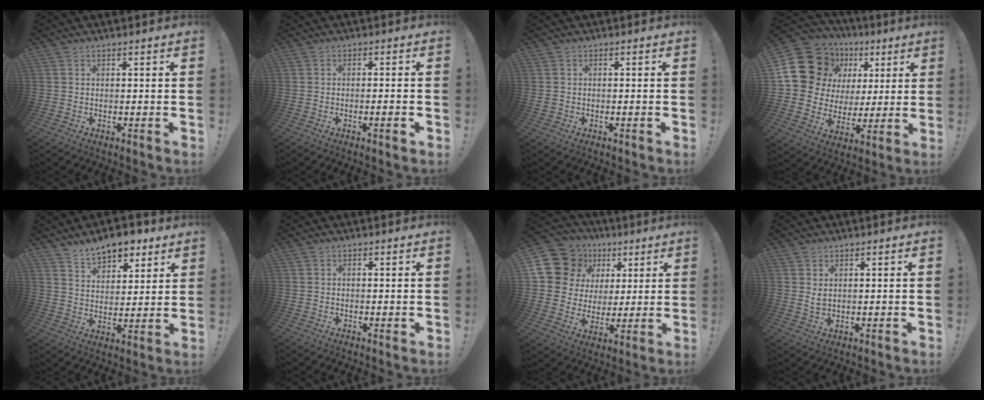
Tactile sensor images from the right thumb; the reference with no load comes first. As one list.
[{"total": 3.0, "force": [-1.2, 0.2, 2.8], "torque": [-0.044, -0.001, -0.018]}, {"total": 1.1, "force": [-0.7, 0.7, 0.4], "torque": [-0.010, 0.003, -0.012]}, {"total": 18.9, "force": [8.1, 15.1, 8.1], "torque": [-0.119, -0.038, 0.181]}, {"total": 10.0, "force": [7.7, 5.0, 3.9], "torque": [-0.059, -0.048, 0.146]}, {"total": 0.7, "force": [0.0, 0.5, 0.4], "torque": [-0.012, 0.005, 0.000]}, {"total": 15.2, "force": [6.8, 12.5, 5.2], "torque": [-0.081, -0.027, 0.148]}, {"total": 2.6, "force": [1.6, 1.3, 1.6], "torque": [-0.018, -0.005, 0.025]}]